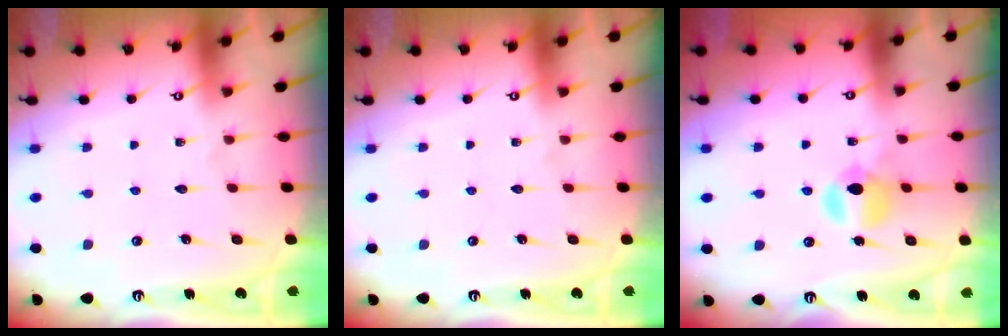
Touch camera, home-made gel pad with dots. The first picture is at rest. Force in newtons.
{"total": 0.0}
{"total": 7.8, "press": 7.7, "slide": 0.7}